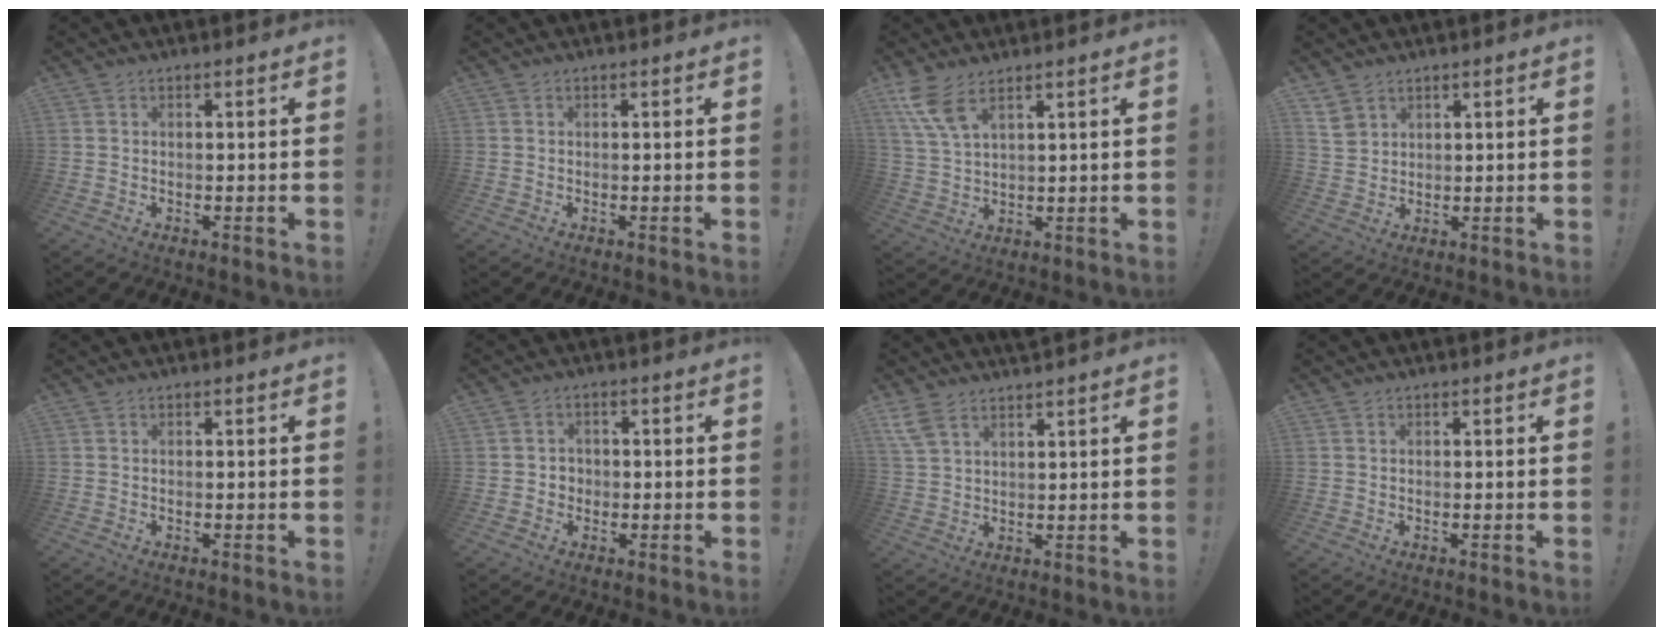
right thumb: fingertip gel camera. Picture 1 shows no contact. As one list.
[{"total": 0.0}, {"total": 8.1, "force": [5.3, 2.5, 5.6], "torque": [-0.108, -0.022, 0.102]}, {"total": 3.3, "force": [2.4, 2.1, 0.7], "torque": [-0.011, -0.011, 0.047]}, {"total": 0.0}, {"total": 2.7, "force": [-0.5, 2.5, 0.9], "torque": [-0.015, 0.003, -0.012]}, {"total": 4.2, "force": [3.3, 1.1, 2.2], "torque": [-0.044, -0.011, 0.066]}, {"total": 0.0}]